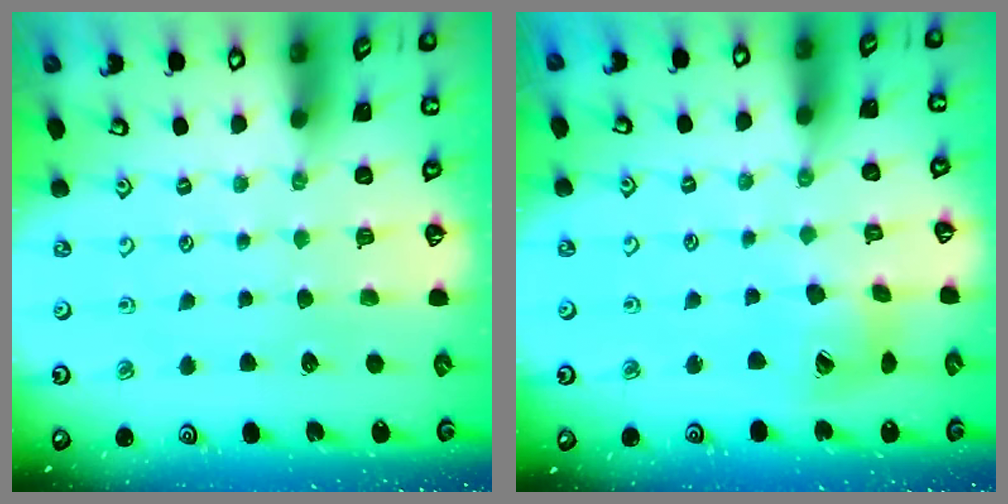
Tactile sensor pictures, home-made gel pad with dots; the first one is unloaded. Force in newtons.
{"total": 12.0, "press": 11.9, "slide": 1.3}